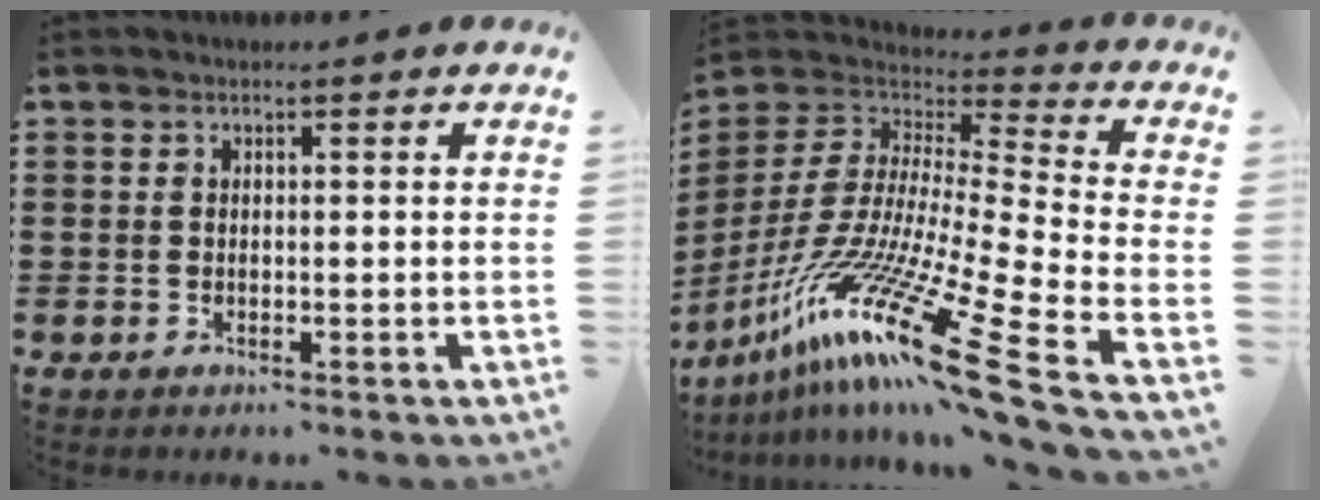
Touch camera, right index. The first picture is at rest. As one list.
[{"total": 21.8, "force": [-13.7, 3.5, 16.6], "torque": [-0.314, 0.005, -0.240]}]